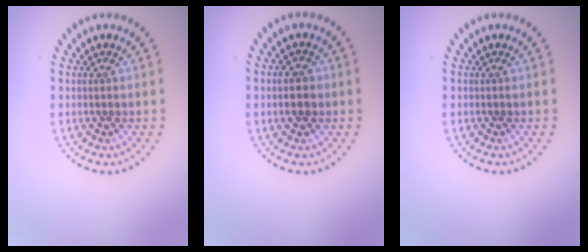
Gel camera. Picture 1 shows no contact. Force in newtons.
{"total": 2.2, "press": 2.2, "slide": 0.2}
{"total": 0.0}